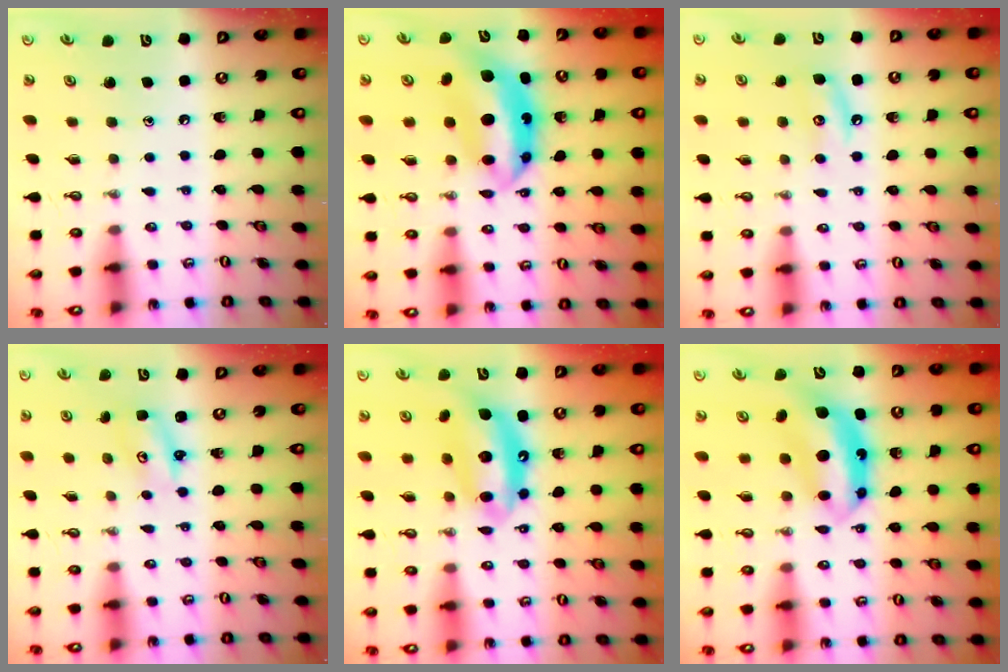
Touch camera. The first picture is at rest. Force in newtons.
{"total": 9.6, "press": 9.6, "slide": 0.7}
{"total": 5.4, "press": 5.4, "slide": 0.3}
{"total": 2.6, "press": 2.6, "slide": 0.2}
{"total": 12.1, "press": 12.1, "slide": 1.0}
{"total": 7.7, "press": 7.7, "slide": 0.1}